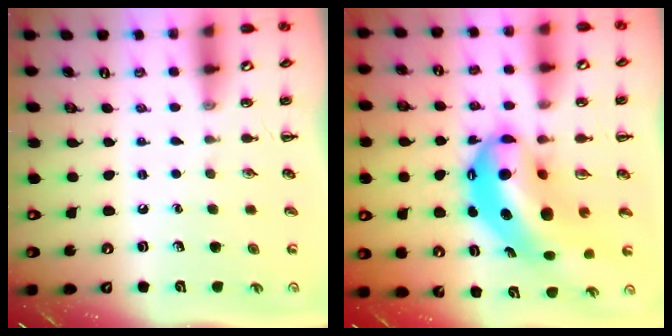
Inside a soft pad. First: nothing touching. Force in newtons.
{"total": 14.9, "press": 14.4, "slide": 3.7}